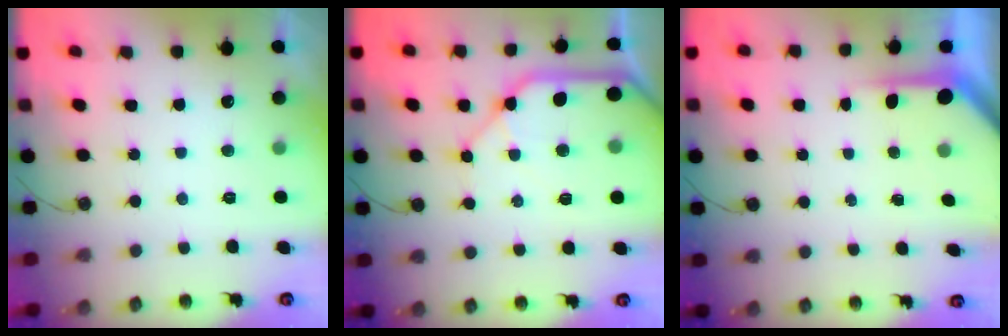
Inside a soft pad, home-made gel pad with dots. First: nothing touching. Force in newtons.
{"total": 15.2, "press": 15.0, "slide": 2.4}
{"total": 3.8, "press": 3.8, "slide": 0.3}